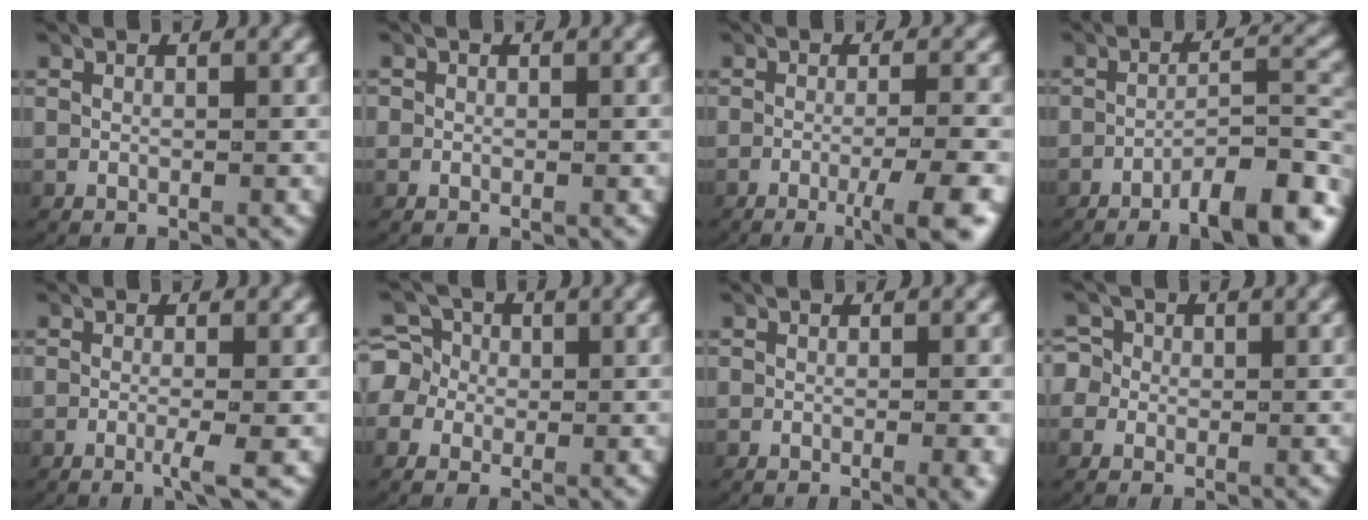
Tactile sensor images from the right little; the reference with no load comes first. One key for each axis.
{"total": 0.9, "fx": -0.1, "fy": 0.9, "fz": 0.0, "tx": -0.007, "ty": -0.008, "tz": -0.001}
{"total": 6.1, "fx": -4.0, "fy": 0.9, "fz": 4.6, "tx": -0.054, "ty": -0.002, "tz": -0.065}
{"total": 7.7, "fx": -6.1, "fy": 1.8, "fz": 4.4, "tx": -0.047, "ty": 0.000, "tz": -0.093}
{"total": 1.9, "fx": -0.8, "fy": 0.0, "fz": 1.8, "tx": -0.027, "ty": 0.000, "tz": -0.019}
{"total": 6.2, "fx": 0.1, "fy": 5.8, "fz": 2.1, "tx": -0.060, "ty": -0.010, "tz": -0.007}
{"total": 1.3, "fx": -0.4, "fy": 0.1, "fz": 1.3, "tx": -0.014, "ty": 0.000, "tz": -0.010}
{"total": 3.8, "fx": 0.1, "fy": 3.6, "fz": 1.1, "tx": -0.034, "ty": -0.004, "tz": -0.004}